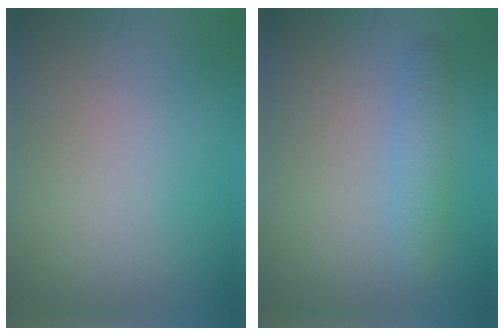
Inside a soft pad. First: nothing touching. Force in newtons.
{"total": 2.2, "press": 2.2, "slide": 0.2}